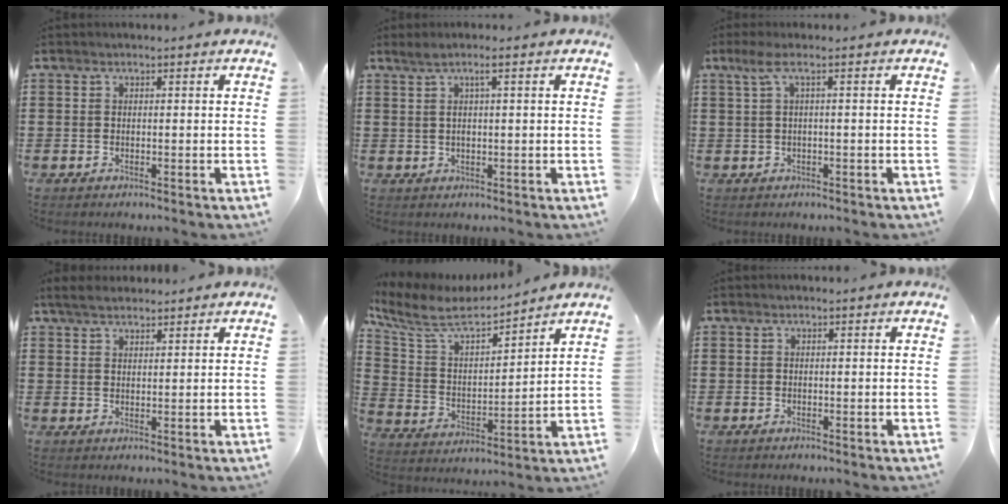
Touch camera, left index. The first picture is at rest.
{"total": 2.4, "force": [0.7, 0.4, 2.3], "torque": [-0.043, 0.003, 0.009]}
{"total": 2.5, "force": [0.1, 0.1, 2.4], "torque": [-0.056, 0.000, -0.004]}
{"total": 2.8, "force": [2.4, 1.0, 1.2], "torque": [-0.031, 0.004, 0.045]}
{"total": 7.1, "force": [6.4, 1.7, 2.7], "torque": [-0.084, -0.040, 0.108]}
{"total": 0.0}